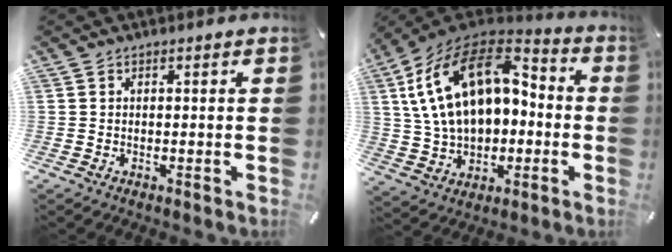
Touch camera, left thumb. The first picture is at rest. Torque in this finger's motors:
{"motor_torque": [2.51, 2.49, 2.05, -0.72, 0.96]}